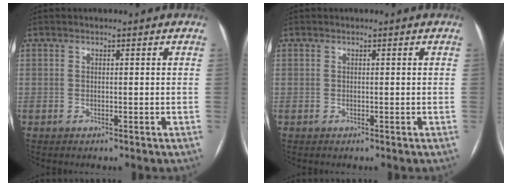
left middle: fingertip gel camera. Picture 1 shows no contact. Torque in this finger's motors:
{"motor_torque": [0.00, 0.00, 0.00, 0.00]}